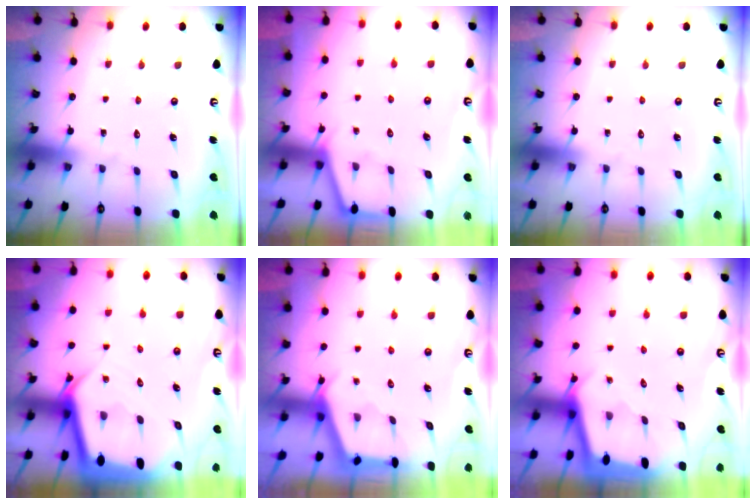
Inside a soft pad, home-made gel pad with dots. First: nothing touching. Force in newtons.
{"total": 4.4, "press": 4.4, "slide": 0.3}
{"total": 0.0}
{"total": 5.7, "press": 5.7, "slide": 0.7}
{"total": 2.7, "press": 2.7, "slide": 0.3}
{"total": 2.0, "press": 2.0, "slide": 0.2}